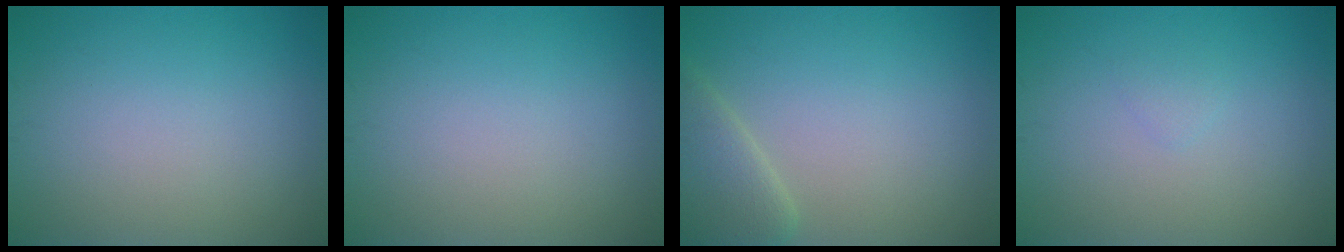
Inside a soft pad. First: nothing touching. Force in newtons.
{"total": 0.0}
{"total": 3.3, "press": 3.3, "slide": 0.3}
{"total": 0.6, "press": 0.6, "slide": 0.1}